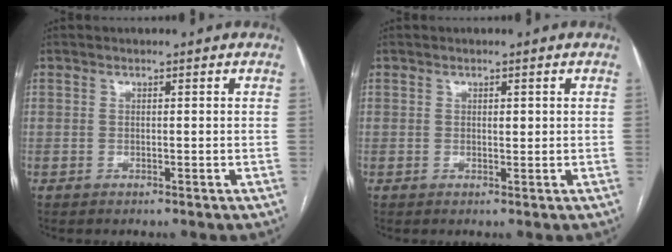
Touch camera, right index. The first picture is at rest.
{"total": 0.9, "force": [0.2, 0.4, 0.8], "torque": [-0.010, 0.000, 0.004]}